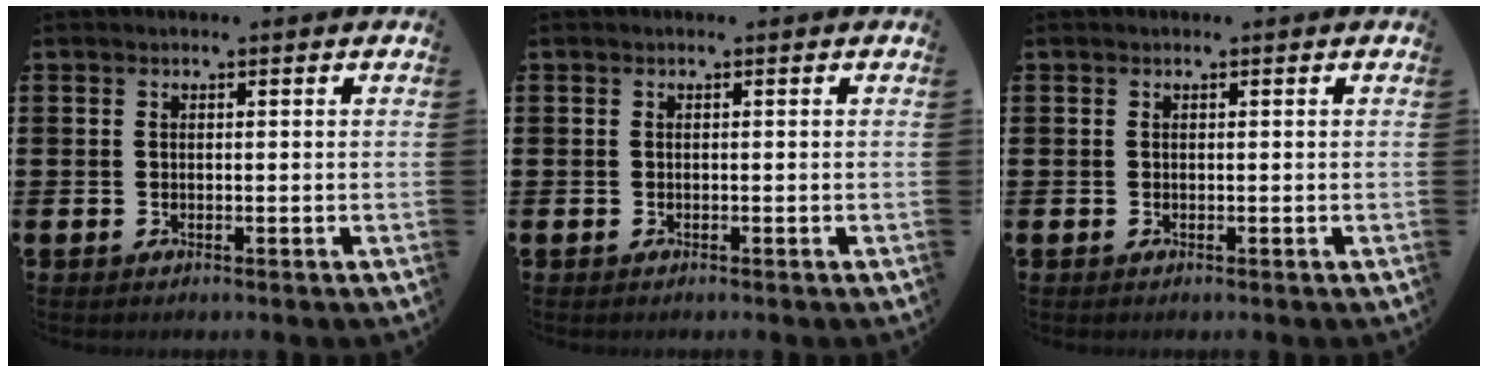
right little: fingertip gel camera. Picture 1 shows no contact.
{"total": 0.0}
{"total": 0.0}